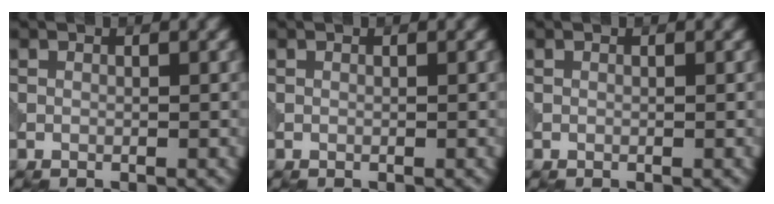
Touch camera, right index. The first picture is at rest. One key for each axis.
{"total": 0.0}
{"total": 0.0}